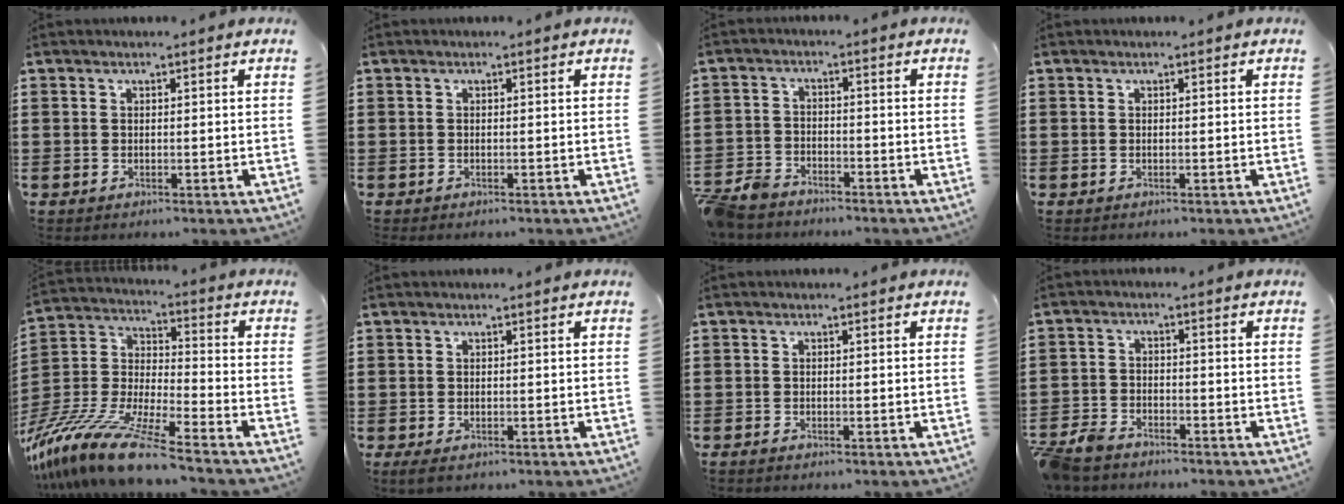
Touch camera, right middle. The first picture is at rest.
{"total": 0.0}
{"total": 4.4, "force": [-4.2, 1.2, 0.6], "torque": [-0.041, -0.006, -0.094]}
{"total": 0.0}
{"total": 13.8, "force": [-11.9, 0.7, 6.9], "torque": [-0.155, 0.009, -0.236]}
{"total": 0.7, "force": [-0.5, 0.3, 0.5], "torque": [-0.011, -0.002, -0.009]}
{"total": 0.7, "force": [-0.6, 0.1, 0.2], "torque": [-0.007, -0.004, -0.011]}
{"total": 4.2, "force": [-4.0, 1.1, 0.8], "torque": [-0.045, -0.005, -0.091]}